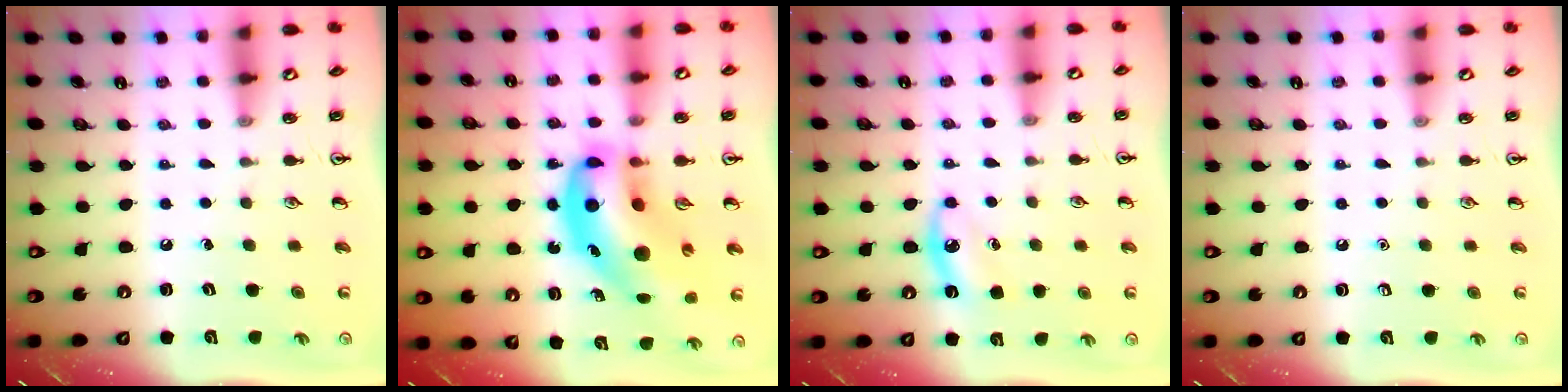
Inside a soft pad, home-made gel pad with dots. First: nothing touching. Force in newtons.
{"total": 18.7, "press": 18.0, "slide": 5.3}
{"total": 6.0, "press": 5.6, "slide": 2.0}
{"total": 0.0}